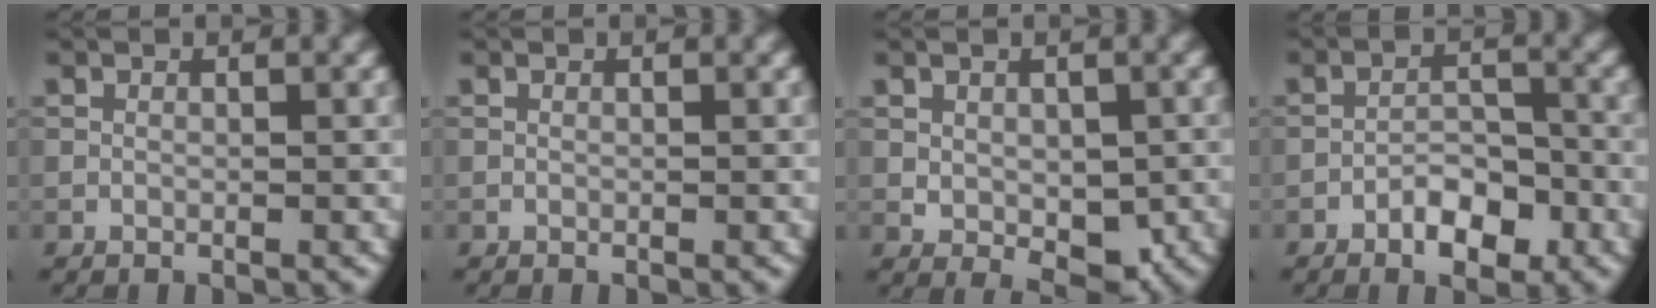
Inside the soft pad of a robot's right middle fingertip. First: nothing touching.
{"total": 0.0}
{"total": 3.9, "force": [-0.5, 2.5, 3.0], "torque": [-0.046, -0.008, -0.002]}
{"total": 3.7, "force": [-2.1, 1.8, 2.4], "torque": [-0.031, 0.009, -0.035]}